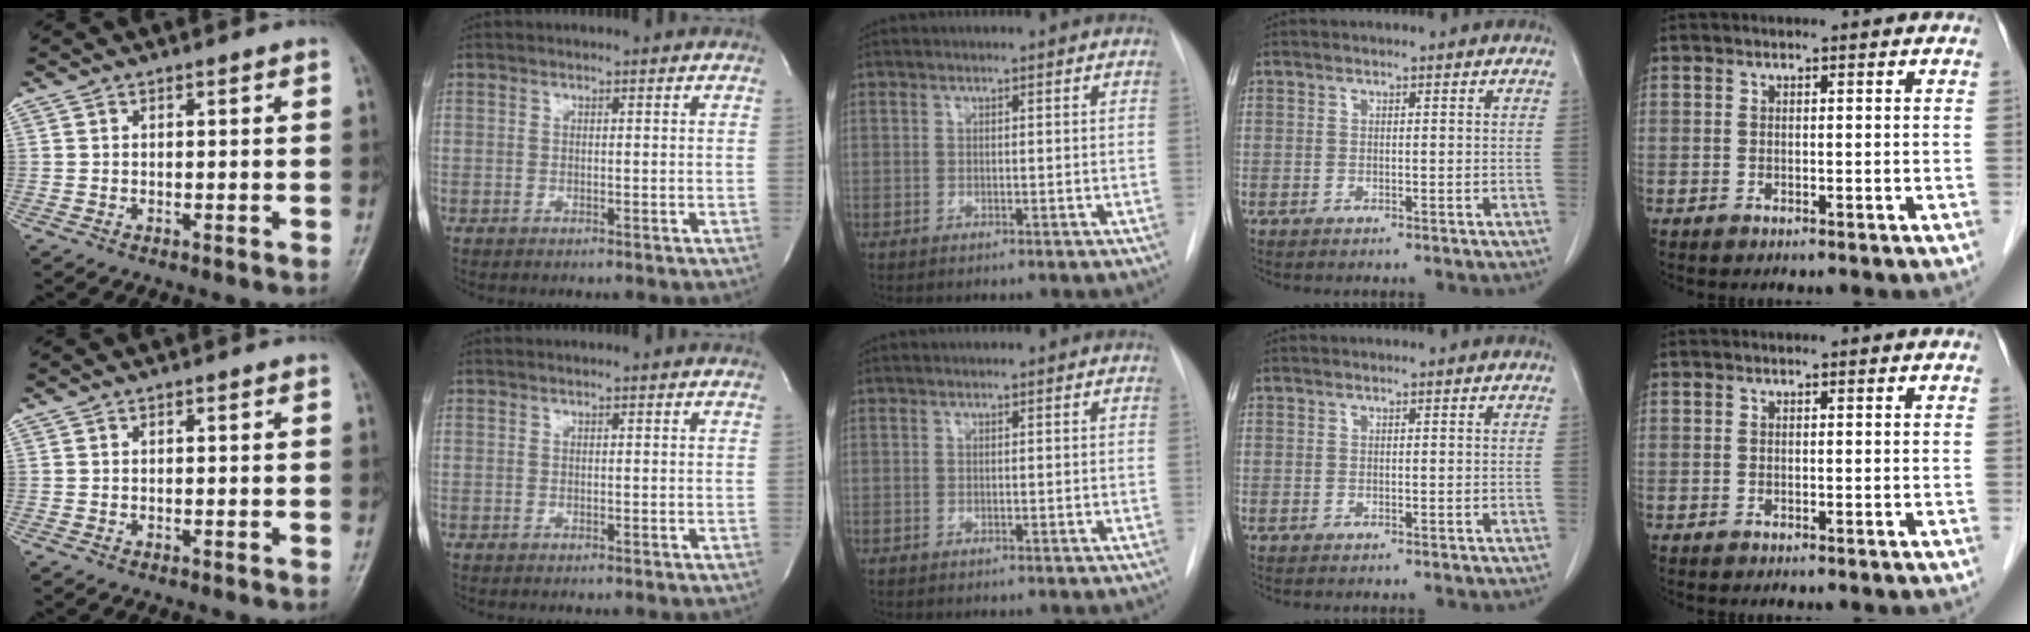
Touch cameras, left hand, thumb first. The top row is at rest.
{}